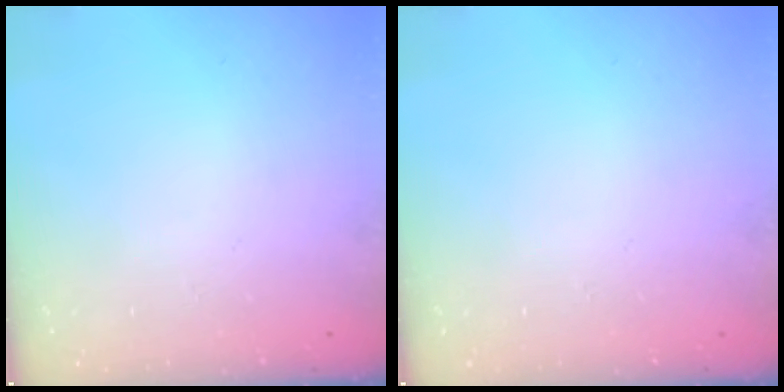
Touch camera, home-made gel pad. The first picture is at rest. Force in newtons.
{"total": 0.0}